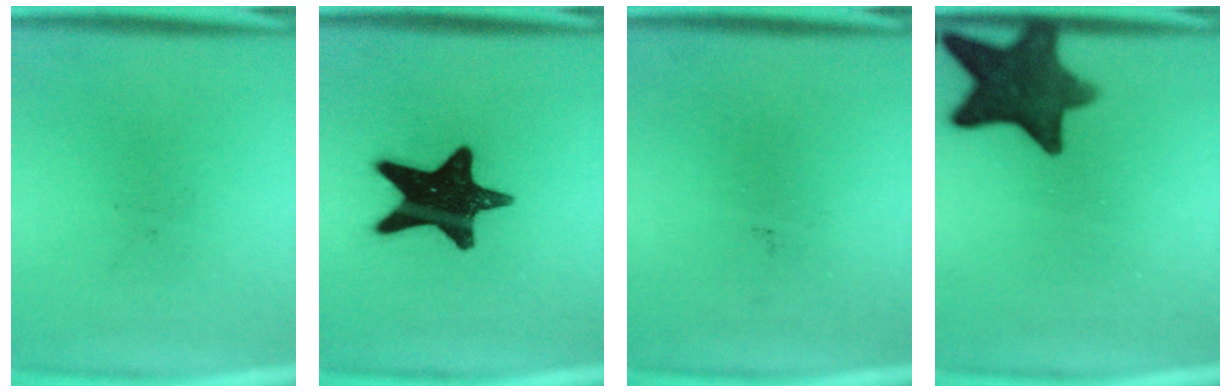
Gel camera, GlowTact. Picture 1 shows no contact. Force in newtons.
{"total": 17.1}
{"total": 0.0}
{"total": 12.1}